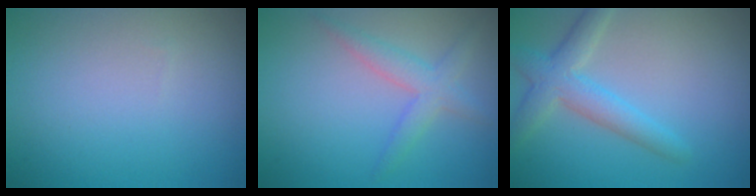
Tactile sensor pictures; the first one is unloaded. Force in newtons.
{"total": 2.5, "press": 2.5, "slide": 0.2}
{"total": 3.7, "press": 3.7, "slide": 0.1}